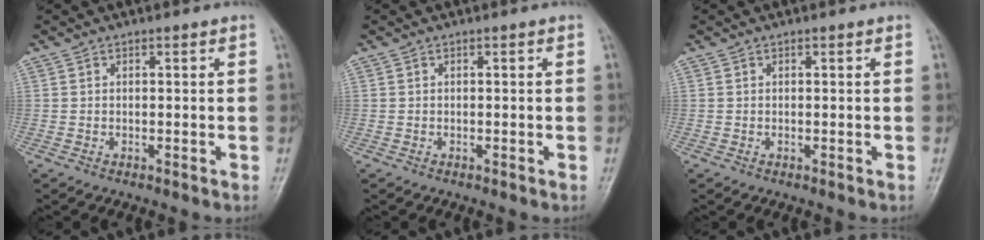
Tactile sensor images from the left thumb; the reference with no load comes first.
{"total": 0.0}
{"total": 0.0}